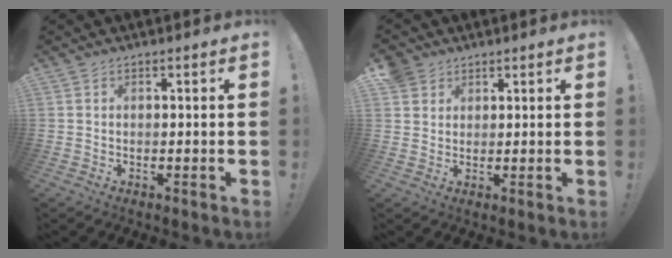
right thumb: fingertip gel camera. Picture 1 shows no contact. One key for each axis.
{"total": 3.6, "fx": 2.3, "fy": 2.7, "fz": 0.6, "tx": -0.008, "ty": -0.011, "tz": 0.044}